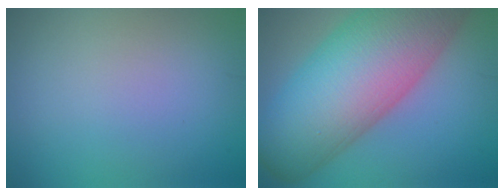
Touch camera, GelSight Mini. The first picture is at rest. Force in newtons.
{"total": 15.7, "press": 15.7, "slide": 0.8}